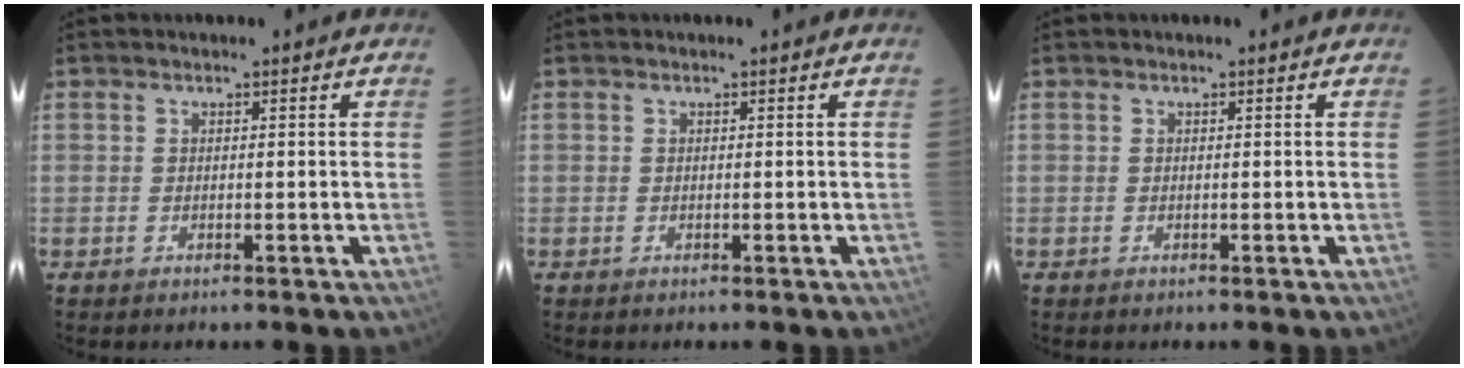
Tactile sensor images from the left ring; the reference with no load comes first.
{"total": 0.0}
{"total": 0.0}